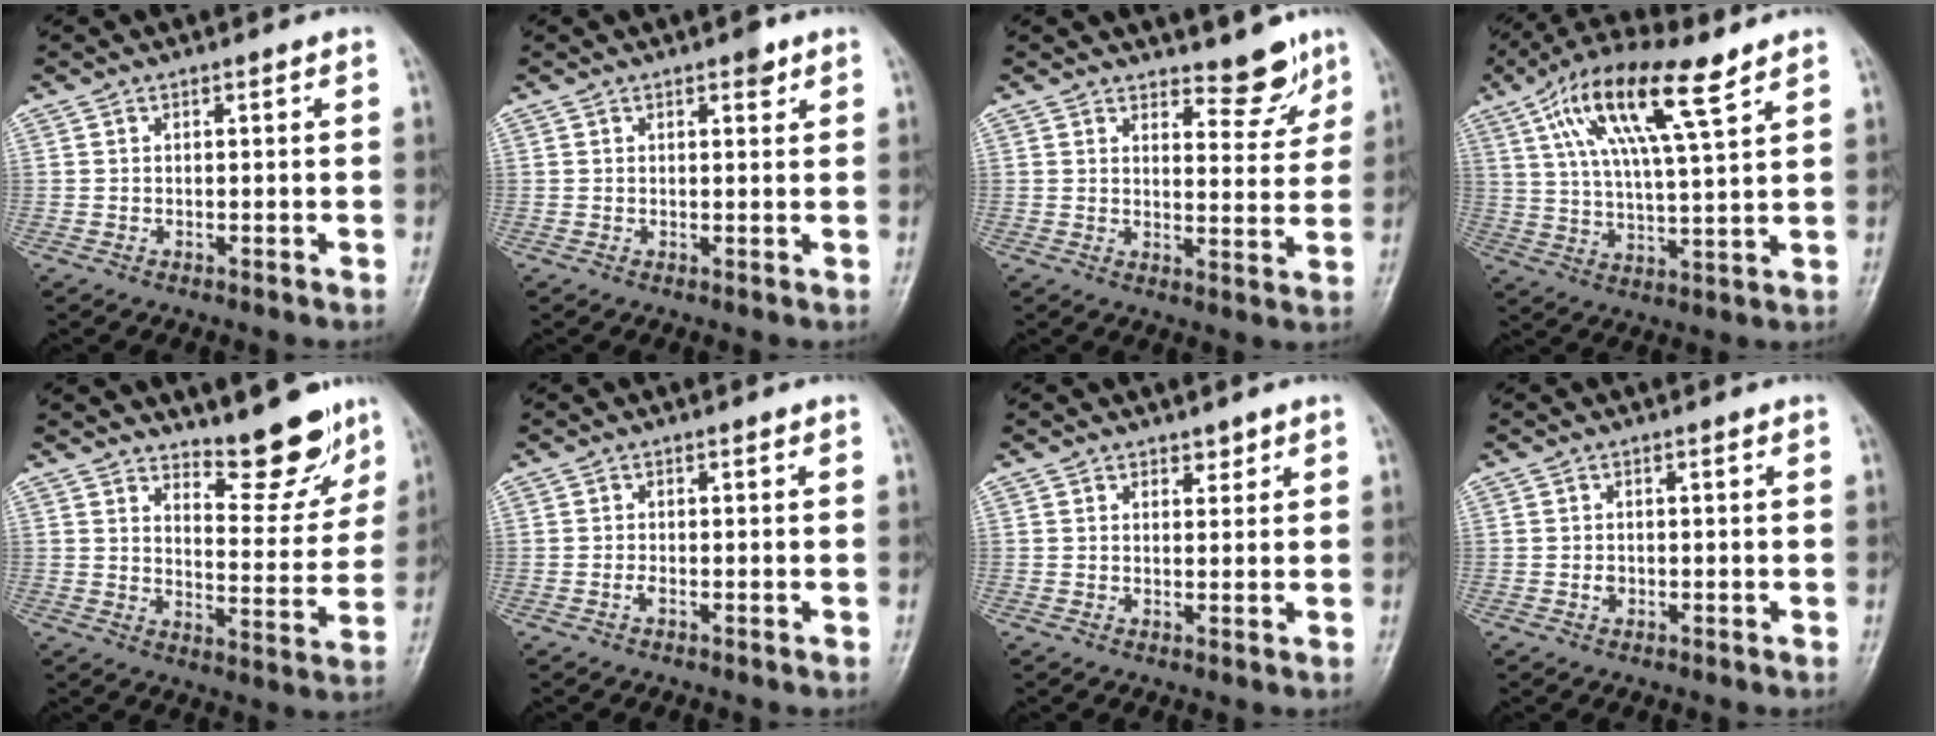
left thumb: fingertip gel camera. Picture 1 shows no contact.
{"total": 2.3, "force": [1.4, 1.0, 1.4], "torque": [-0.011, -0.006, 0.018]}
{"total": 6.8, "force": [5.9, 2.9, 1.7], "torque": [0.004, -0.053, 0.075]}
{"total": 16.2, "force": [8.2, 4.2, 13.3], "torque": [-0.243, -0.008, 0.149]}
{"total": 11.5, "force": [9.6, 3.4, 5.4], "torque": [-0.041, -0.078, 0.143]}
{"total": 0.7, "force": [-0.2, 0.3, 0.6], "torque": [-0.011, -0.002, -0.005]}
{"total": 1.8, "force": [1.4, 1.1, 0.5], "torque": [0.010, -0.009, 0.018]}
{"total": 1.0, "force": [-0.2, 0.8, 0.5], "torque": [-0.006, 0.001, -0.001]}